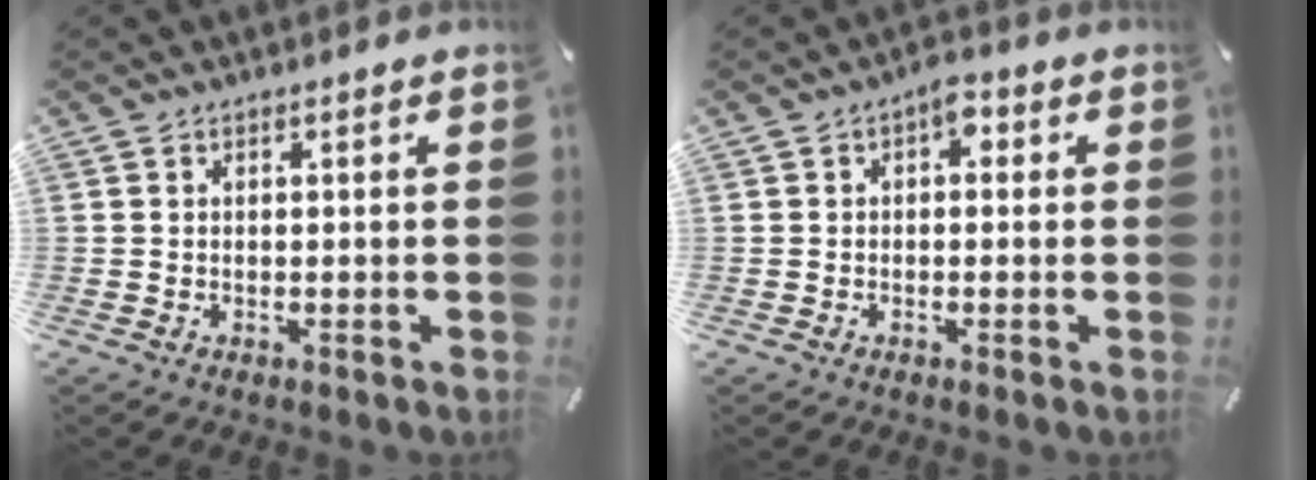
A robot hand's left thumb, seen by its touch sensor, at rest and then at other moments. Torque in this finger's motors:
{"motor_torque": [-0.21, -0.28, 0.21, 0.11, 0.09]}